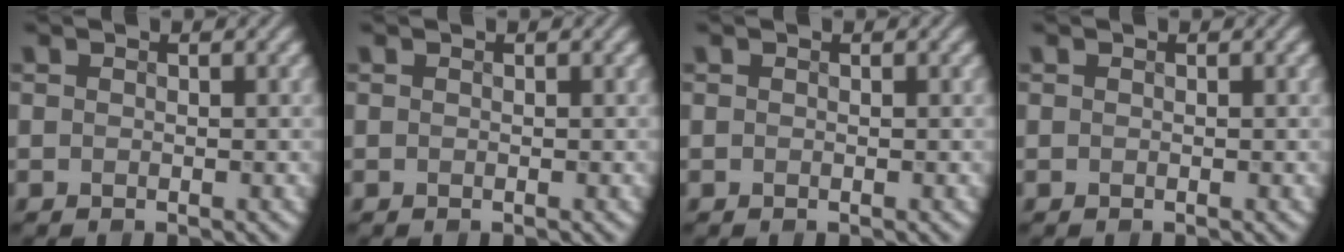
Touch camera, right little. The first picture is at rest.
{"total": 0.0}
{"total": 0.0}
{"total": 0.0}